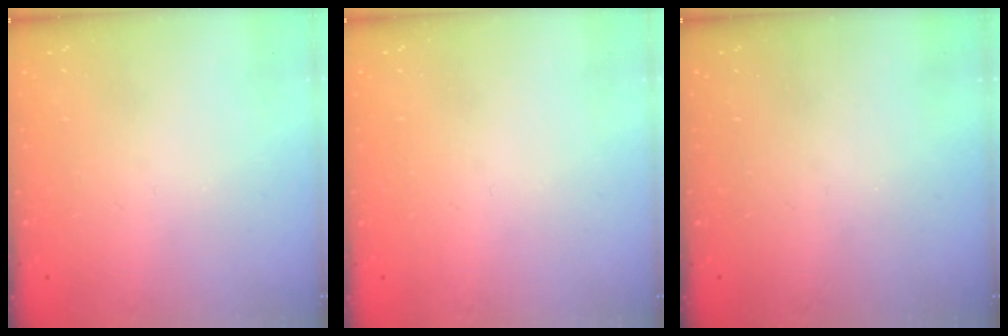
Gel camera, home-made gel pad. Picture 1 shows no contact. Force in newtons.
{"total": 0.7, "press": 0.7, "slide": 0.1}
{"total": 0.0}